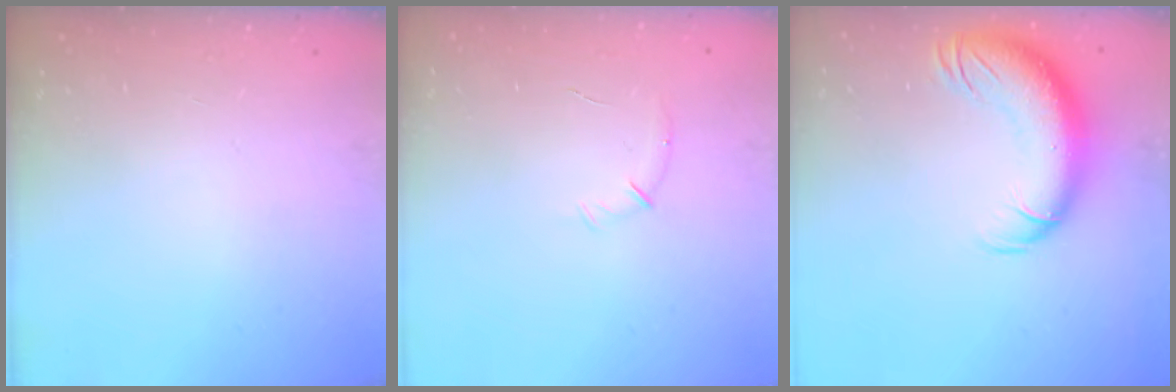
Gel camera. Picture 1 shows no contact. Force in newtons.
{"total": 5.7, "press": 5.5, "slide": 1.4}
{"total": 14.6, "press": 14.2, "slide": 3.4}